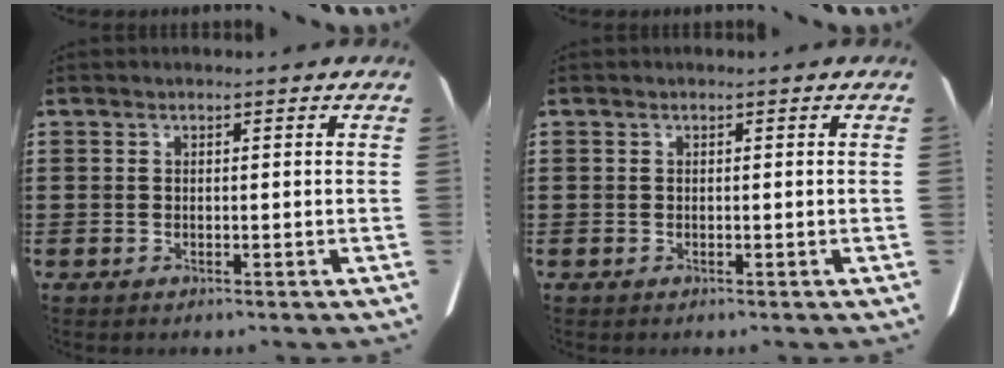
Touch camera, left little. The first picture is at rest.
{"total": 0.0}